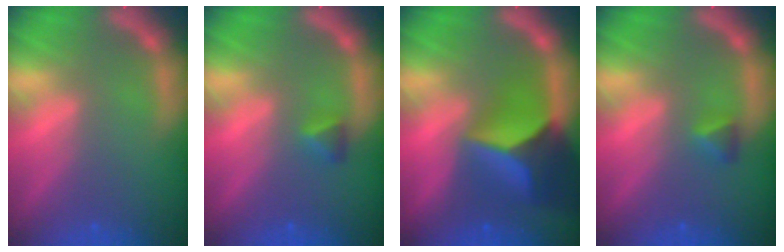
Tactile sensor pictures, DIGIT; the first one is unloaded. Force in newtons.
{"total": 1.4}
{"total": 10.0}
{"total": 1.4}